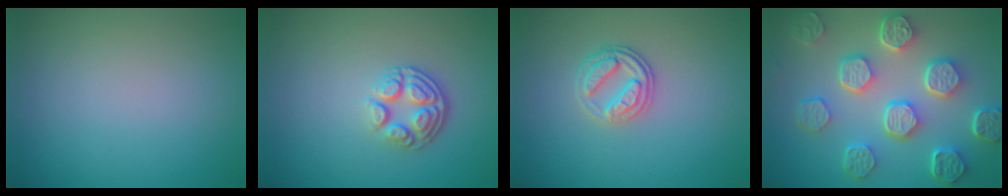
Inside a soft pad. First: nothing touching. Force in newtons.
{"total": 3.7, "press": 2.7, "slide": 2.6}
{"total": 2.7, "press": 2.4, "slide": 1.1}
{"total": 7.9, "press": 6.0, "slide": 5.1}